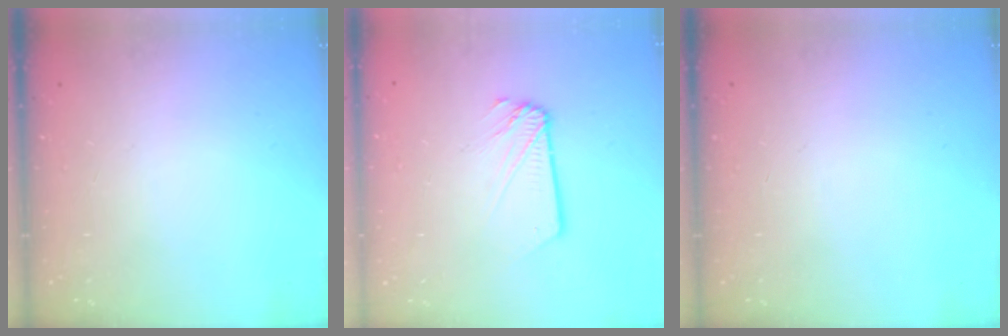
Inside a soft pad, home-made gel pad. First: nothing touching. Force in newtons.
{"total": 2.5, "press": 2.5, "slide": 0.1}
{"total": 0.0}